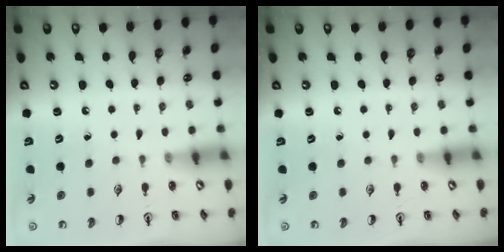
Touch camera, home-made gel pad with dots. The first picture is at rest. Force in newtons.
{"total": 0.0}